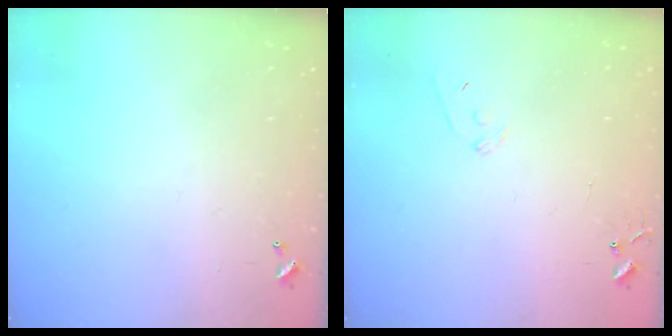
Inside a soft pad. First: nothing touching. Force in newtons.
{"total": 6.8, "press": 6.7, "slide": 0.5}